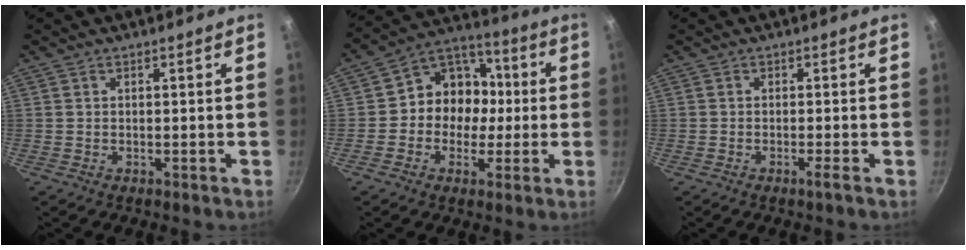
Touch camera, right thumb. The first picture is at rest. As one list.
[{"total": 12.1, "force": [-0.4, 10.5, 6.0], "torque": [-0.040, 0.035, -0.027]}, {"total": 1.3, "force": [-0.7, -0.3, 1.0], "torque": [-0.026, 0.004, -0.014]}]